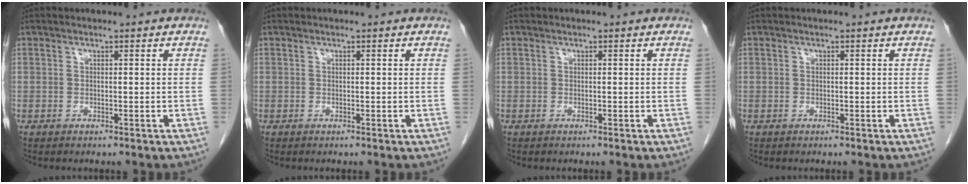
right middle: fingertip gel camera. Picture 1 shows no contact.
{"total": 0.0}
{"total": 0.0}
{"total": 0.0}